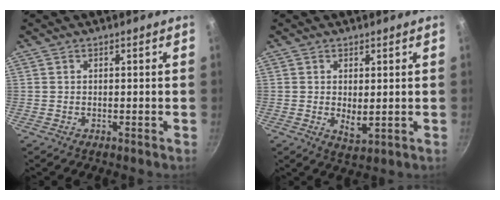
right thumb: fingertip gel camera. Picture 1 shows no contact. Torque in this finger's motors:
{"motor_torque": [-0.73, 0.11, -0.13, 0.15, 0.15]}